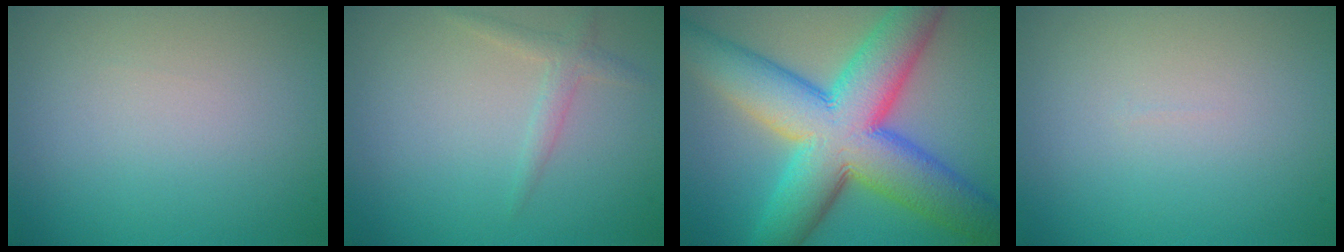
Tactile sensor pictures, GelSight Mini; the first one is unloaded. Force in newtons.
{"total": 1.5, "press": 1.5, "slide": 0.1}
{"total": 14.2, "press": 14.2, "slide": 0.3}
{"total": 0.0}